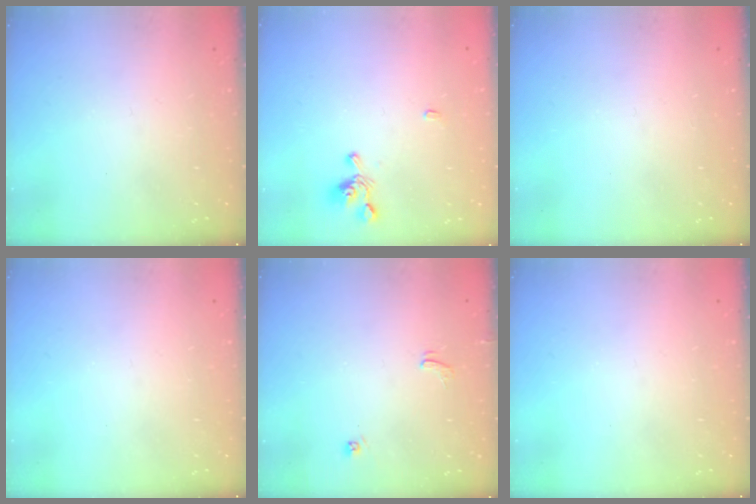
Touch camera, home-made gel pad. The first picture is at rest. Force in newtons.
{"total": 2.3, "press": 2.3, "slide": 0.2}
{"total": 0.0}
{"total": 0.0}
{"total": 3.3, "press": 3.3, "slide": 0.3}
{"total": 0.0}